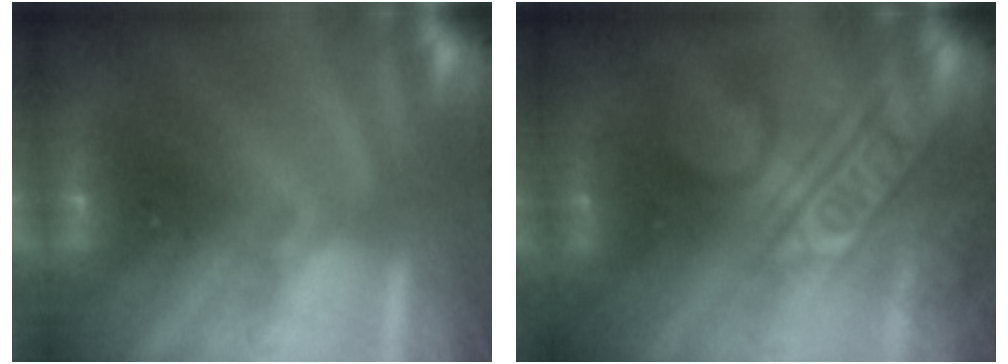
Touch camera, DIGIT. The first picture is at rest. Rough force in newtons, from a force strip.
{"total": 2.4}